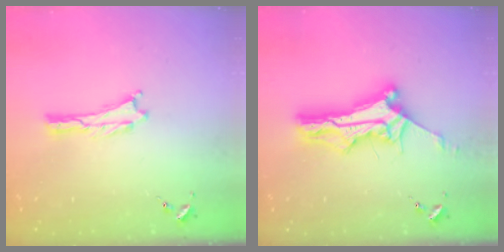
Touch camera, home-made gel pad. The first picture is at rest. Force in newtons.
{"total": 10.8, "press": 10.7, "slide": 0.8}